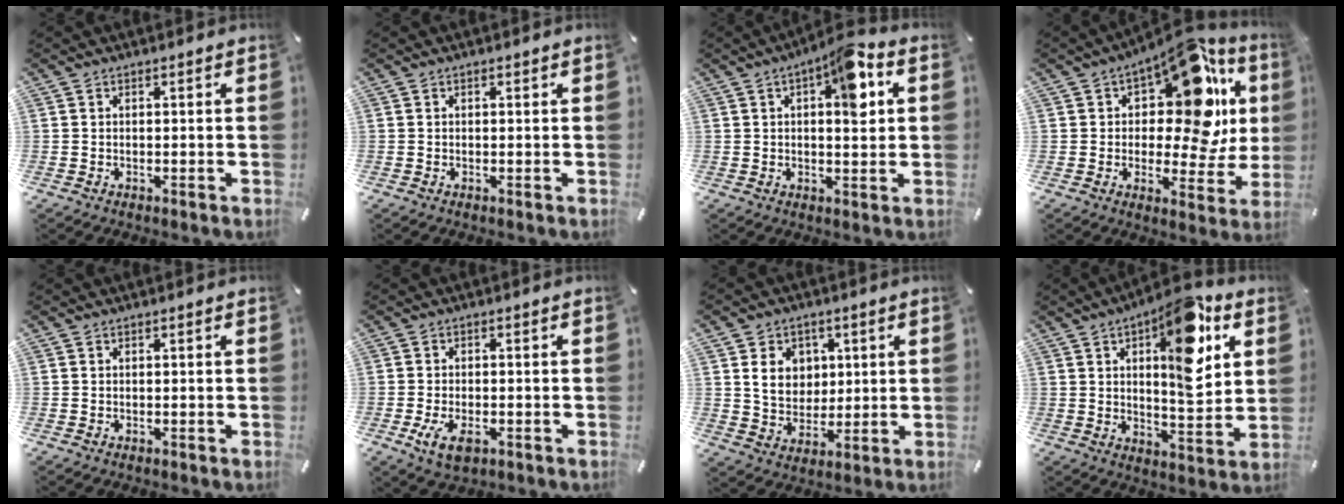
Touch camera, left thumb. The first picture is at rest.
{"total": 0.0}
{"total": 10.2, "force": [3.4, 4.2, 8.7], "torque": [-0.101, -0.018, 0.049]}
{"total": 20.6, "force": [8.6, 10.0, 15.9], "torque": [-0.208, -0.070, 0.141]}
{"total": 0.0}
{"total": 5.3, "force": [-1.9, 3.0, 3.8], "torque": [-0.079, -0.003, -0.038]}
{"total": 8.6, "force": [2.3, 7.5, 3.6], "torque": [-0.054, 0.002, 0.042]}
{"total": 16.9, "force": [7.2, 6.8, 13.6], "torque": [-0.184, -0.035, 0.112]}